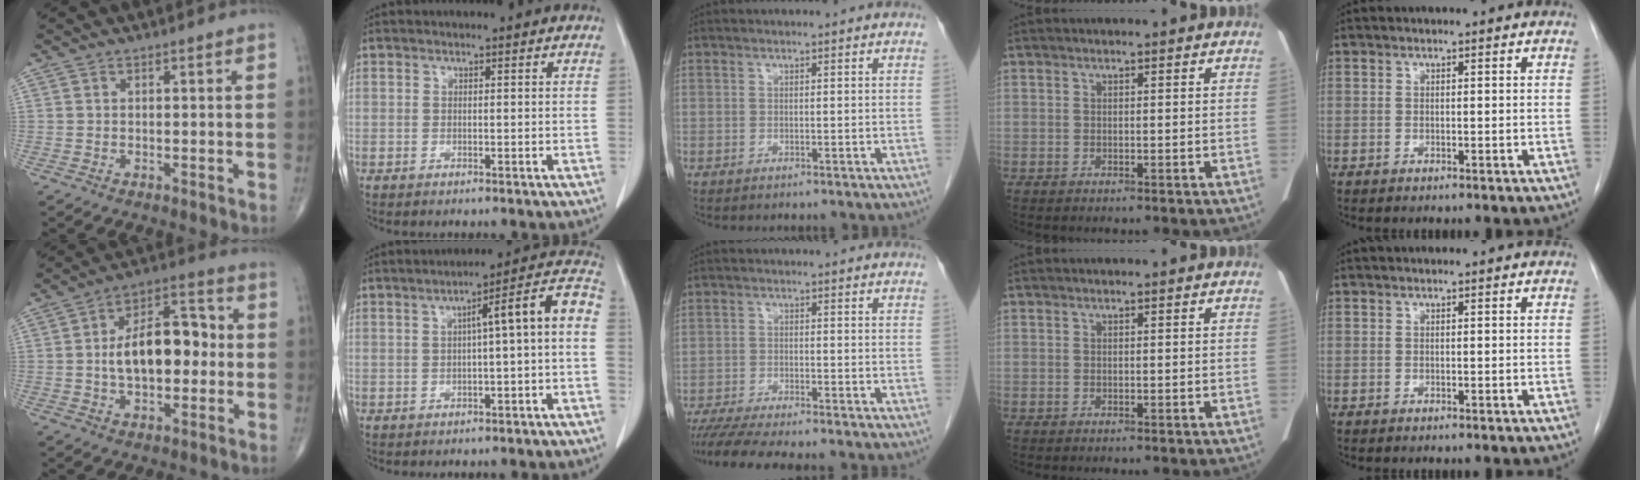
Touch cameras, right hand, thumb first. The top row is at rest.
{"thumb": {"total": 14.9, "force": [0.0, 8.2, 12.4], "torque": [-0.178, 0.033, -0.007]}, "index": {"total": 8.6, "force": [-0.7, 0.5, 8.5], "torque": [-0.109, 0.032, -0.014]}, "middle": {"total": 9.4, "force": [-8.2, 0.2, 4.6], "torque": [-0.060, -0.017, -0.130]}}